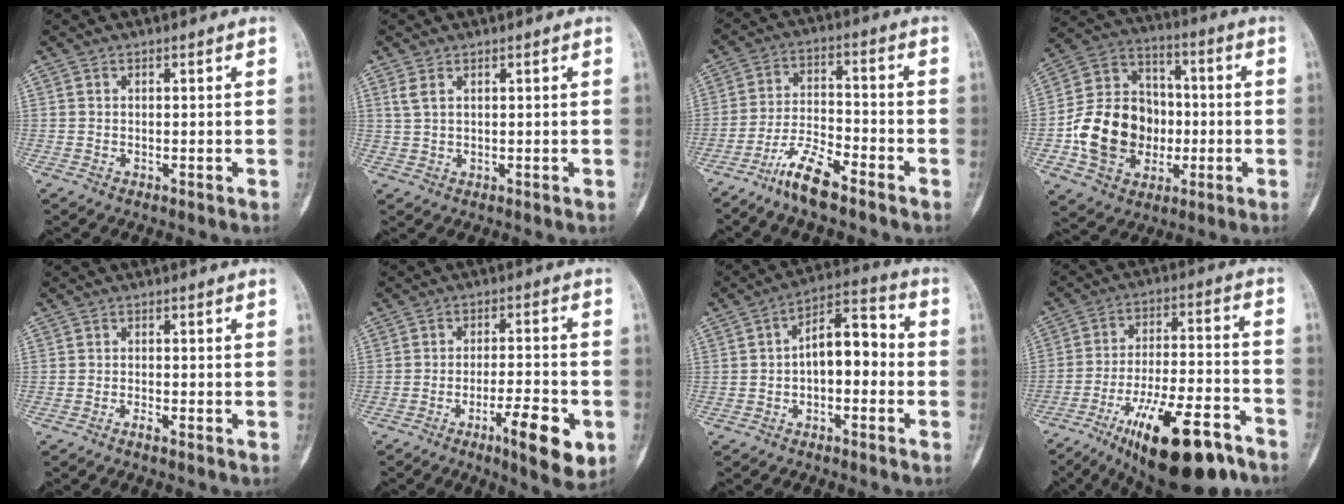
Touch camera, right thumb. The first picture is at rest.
{"total": 2.0, "force": [1.0, 0.8, 1.6], "torque": [-0.040, 0.005, 0.030]}
{"total": 8.8, "force": [-6.5, 2.1, 5.6], "torque": [-0.114, 0.038, -0.128]}
{"total": 18.1, "force": [-3.1, 14.5, 10.3], "torque": [-0.148, 0.036, -0.050]}
{"total": 1.3, "force": [-1.0, 0.2, 0.8], "torque": [-0.019, 0.005, -0.021]}
{"total": 10.8, "force": [-4.6, 2.7, 9.4], "torque": [-0.138, 0.016, -0.067]}
{"total": 9.5, "force": [-1.3, 5.2, 7.8], "torque": [-0.099, 0.044, -0.035]}
{"total": 22.1, "force": [-13.7, 7.0, 15.9], "torque": [-0.236, 0.068, -0.217]}